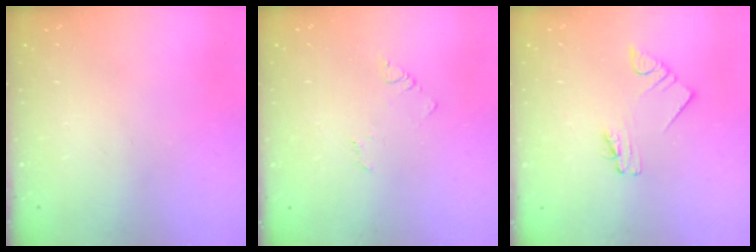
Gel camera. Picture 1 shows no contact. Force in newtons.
{"total": 2.9, "press": 2.9, "slide": 0.3}
{"total": 1.9, "press": 1.9, "slide": 0.1}